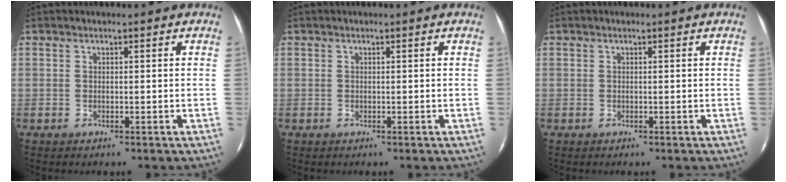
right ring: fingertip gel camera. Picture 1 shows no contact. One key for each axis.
{"total": 0.0}
{"total": 0.0}